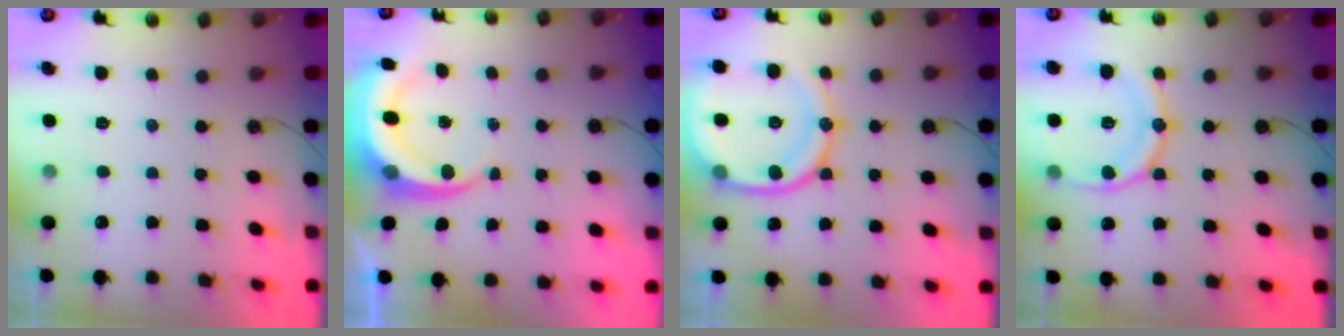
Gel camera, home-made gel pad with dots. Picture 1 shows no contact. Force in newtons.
{"total": 7.8, "press": 7.8, "slide": 0.9}
{"total": 17.7, "press": 17.6, "slide": 1.8}
{"total": 15.1, "press": 15.0, "slide": 1.8}